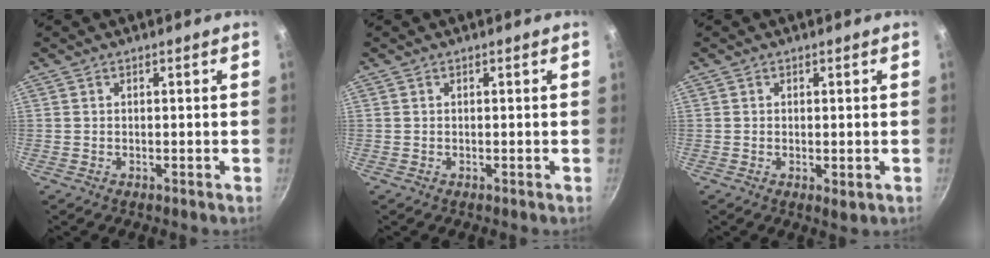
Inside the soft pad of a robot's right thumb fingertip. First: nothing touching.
{"total": 0.0}
{"total": 1.7, "force": [-0.1, 0.8, 1.5], "torque": [-0.024, -0.008, -0.002]}